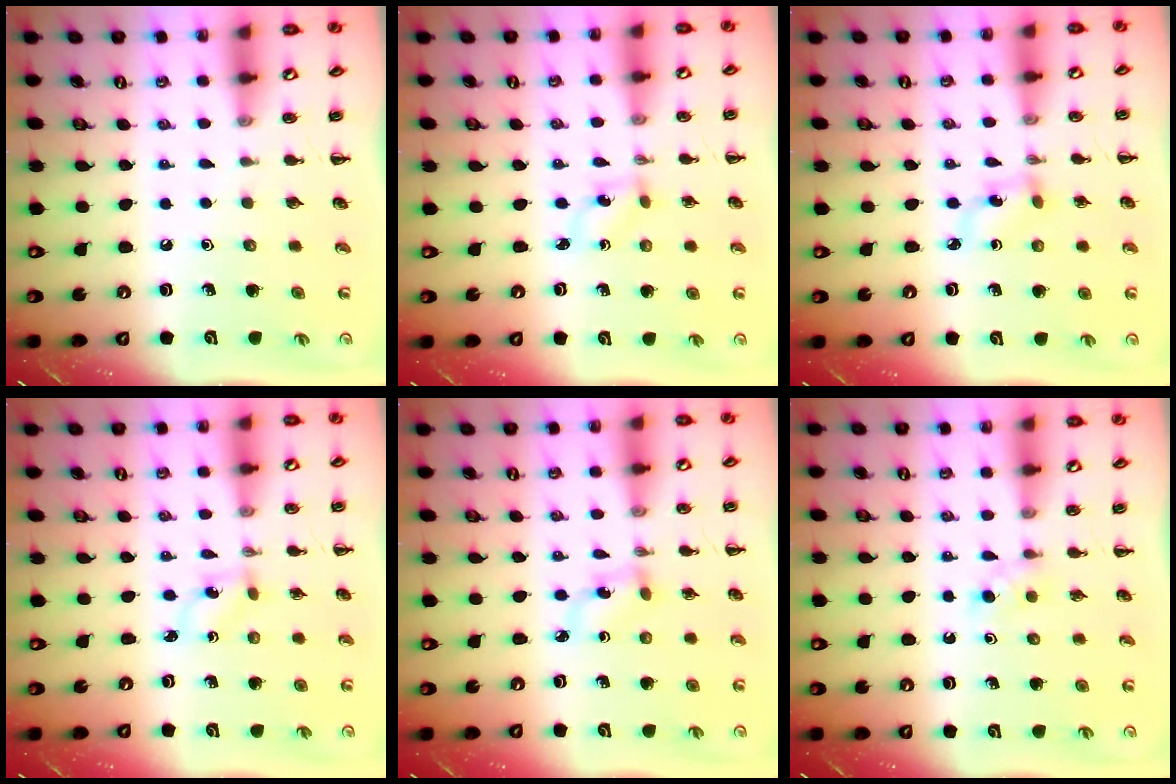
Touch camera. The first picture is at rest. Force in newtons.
{"total": 1.2, "press": 1.1, "slide": 0.6}
{"total": 3.5, "press": 3.3, "slide": 1.0}
{"total": 1.2, "press": 1.1, "slide": 0.6}
{"total": 3.5, "press": 3.3, "slide": 1.0}
{"total": 2.7, "press": 2.5, "slide": 1.0}